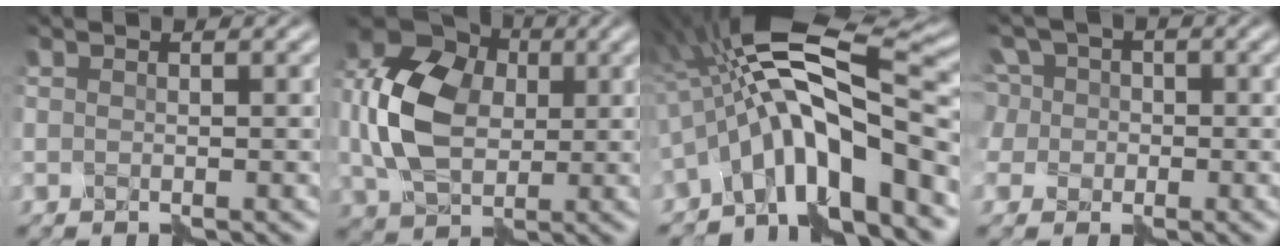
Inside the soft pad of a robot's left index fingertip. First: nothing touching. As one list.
[{"total": 10.1, "force": [0.5, 7.3, 7.0], "torque": [-0.174, 0.001, 0.018]}, {"total": 11.9, "force": [-3.4, 3.6, 10.8], "torque": [-0.174, 0.026, -0.072]}, {"total": 6.1, "force": [0.8, 5.6, 2.4], "torque": [-0.056, 0.040, -0.013]}]